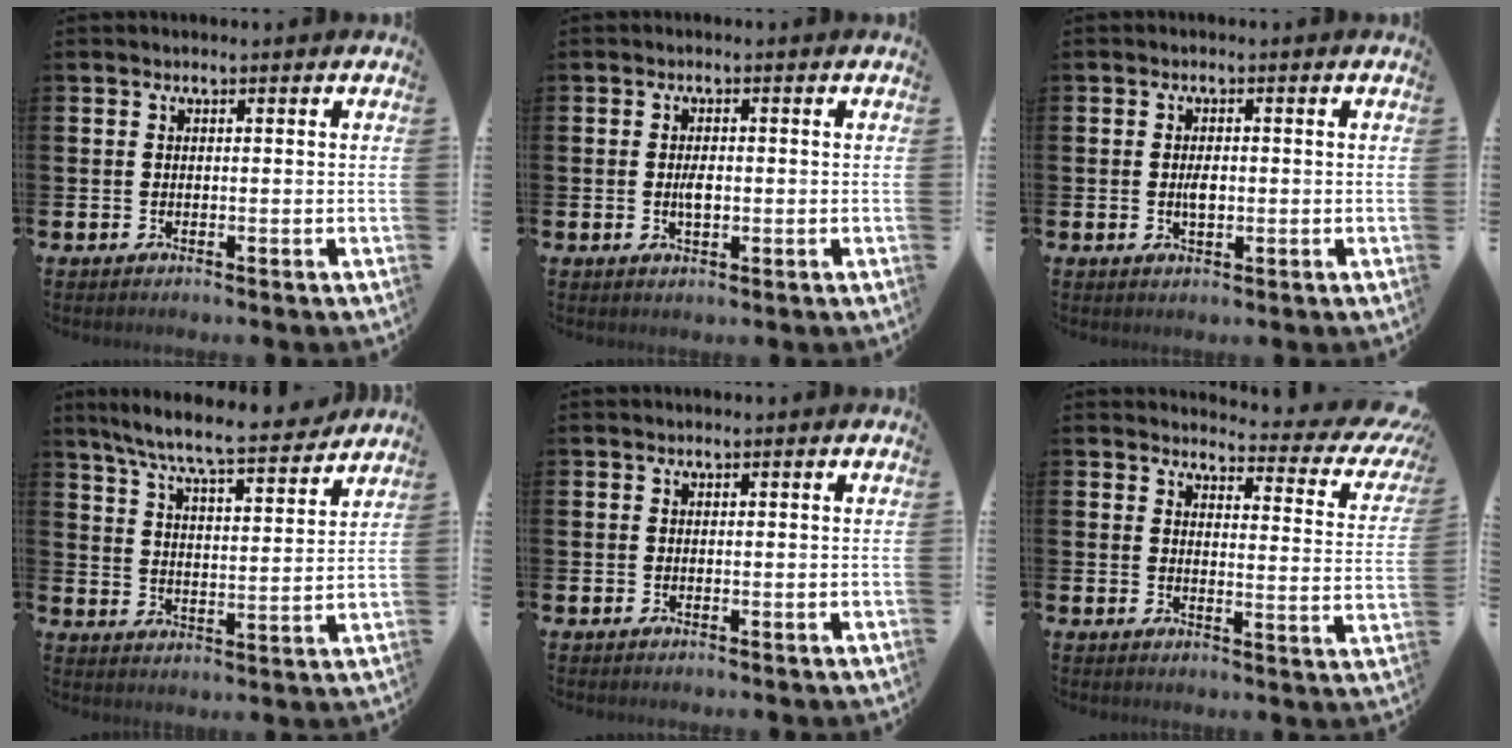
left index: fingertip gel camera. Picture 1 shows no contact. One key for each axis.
{"total": 2.0, "fx": -0.2, "fy": 0.9, "fz": 1.8, "tx": -0.030, "ty": 0.001, "tz": -0.006}
{"total": 2.1, "fx": -0.1, "fy": 1.0, "fz": 1.8, "tx": -0.023, "ty": -0.002, "tz": -0.006}
{"total": 8.3, "fx": 7.6, "fy": 0.5, "fz": 3.3, "tx": -0.085, "ty": -0.055, "tz": 0.130}
{"total": 0.0}
{"total": 3.3, "fx": 3.0, "fy": 1.1, "fz": 0.9, "tx": -0.013, "ty": -0.039, "tz": 0.040}